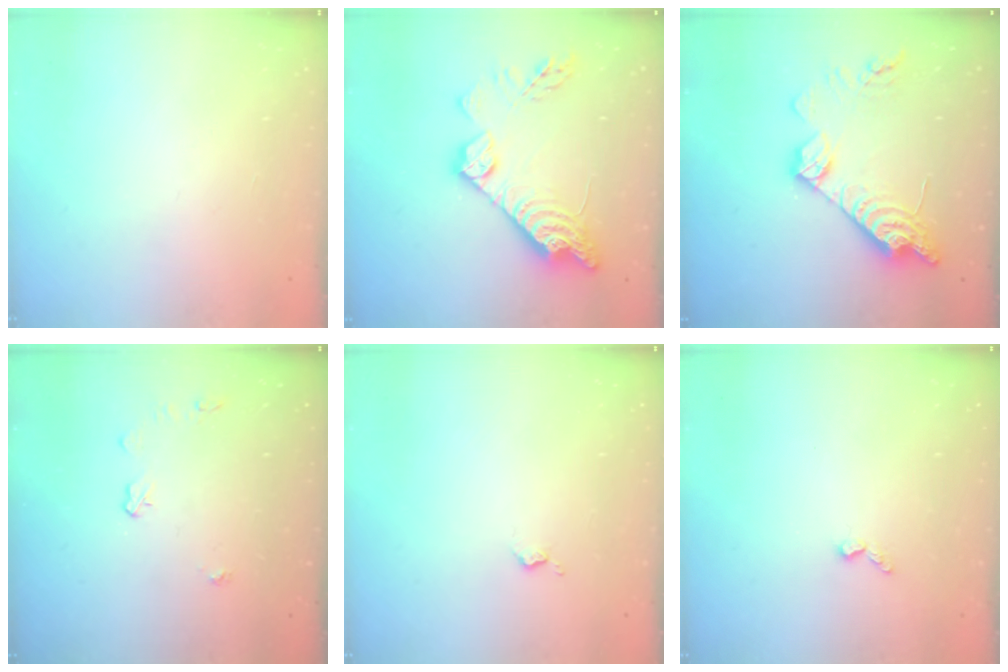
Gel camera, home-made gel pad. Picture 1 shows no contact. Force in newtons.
{"total": 18.6, "press": 18.6, "slide": 1.5}
{"total": 15.8, "press": 15.8, "slide": 1.2}
{"total": 4.1, "press": 4.1, "slide": 0.6}
{"total": 2.7, "press": 2.6, "slide": 0.5}
{"total": 3.3, "press": 3.2, "slide": 0.5}